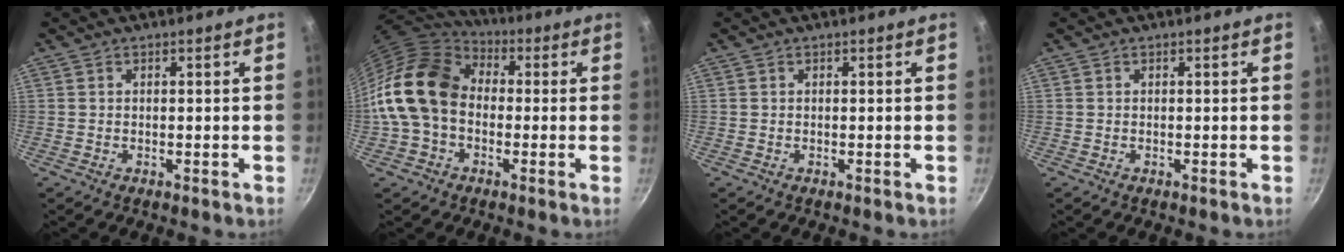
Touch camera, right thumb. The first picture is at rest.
{"total": 16.9, "force": [-0.3, 12.6, 11.3], "torque": [-0.190, 0.039, -0.020]}
{"total": 0.0}
{"total": 0.0}